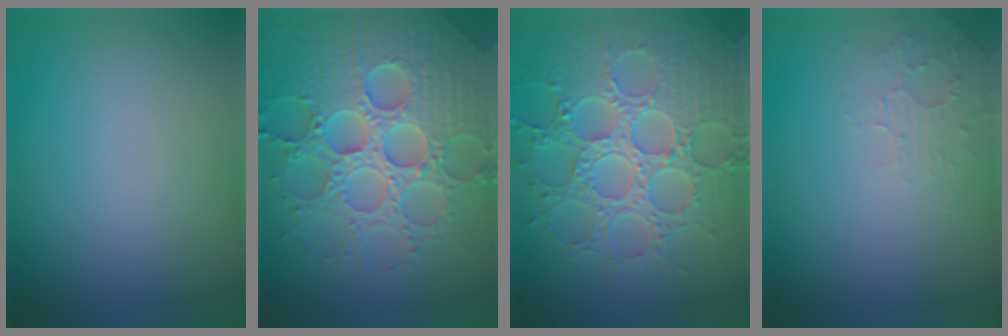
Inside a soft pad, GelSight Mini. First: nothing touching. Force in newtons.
{"total": 8.1, "press": 7.9, "slide": 1.8}
{"total": 8.9, "press": 6.4, "slide": 6.2}
{"total": 1.6, "press": 1.6, "slide": 0.4}